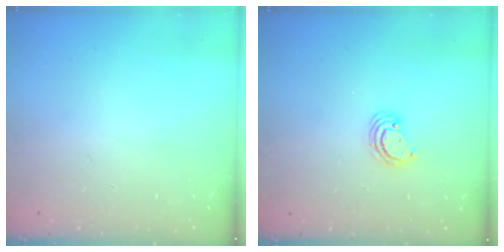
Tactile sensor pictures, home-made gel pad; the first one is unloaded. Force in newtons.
{"total": 2.4, "press": 2.4, "slide": 0.2}